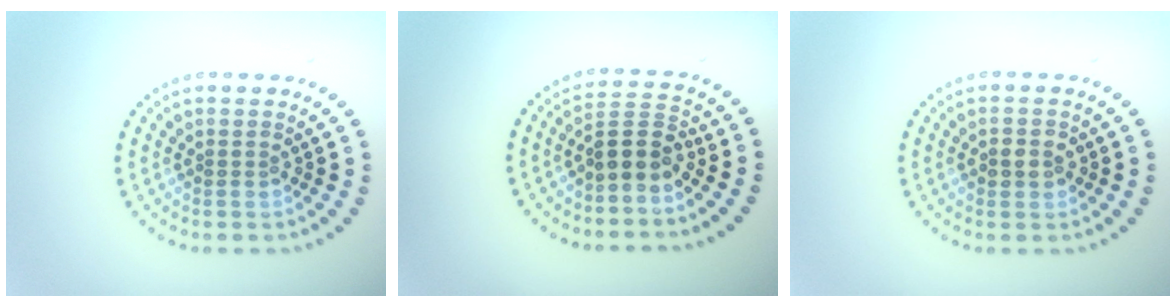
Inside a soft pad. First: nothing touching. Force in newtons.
{"total": 2.9, "press": 2.4, "slide": 1.6}
{"total": 1.6, "press": 1.6, "slide": 0.3}